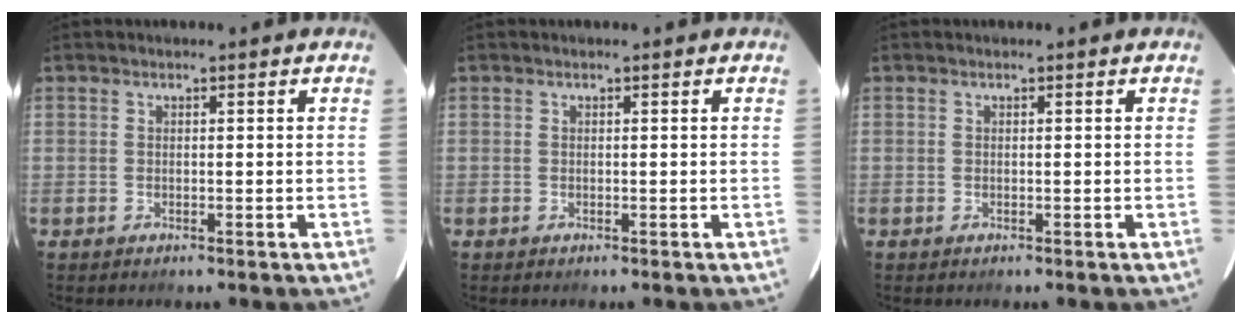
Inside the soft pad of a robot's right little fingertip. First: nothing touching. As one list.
[{"total": 0.0}, {"total": 0.0}]